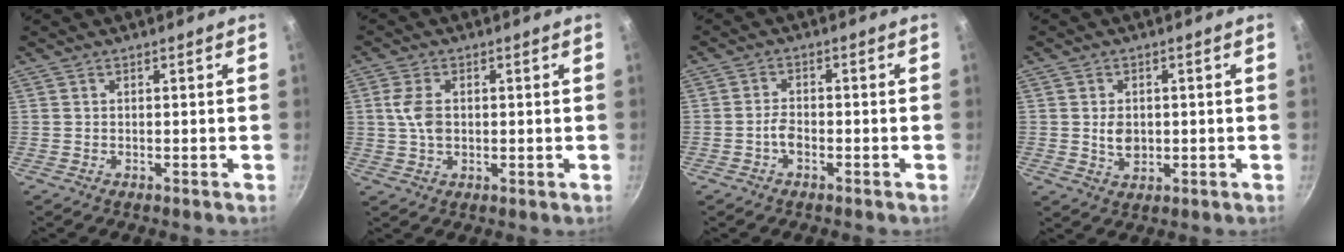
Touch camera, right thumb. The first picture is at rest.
{"total": 5.3, "force": [0.6, 3.3, 4.0], "torque": [-0.079, 0.006, 0.012]}
{"total": 2.5, "force": [-1.3, 1.5, 1.6], "torque": [-0.025, 0.018, -0.026]}
{"total": 4.2, "force": [0.1, 3.2, 2.7], "torque": [-0.035, -0.001, 0.005]}